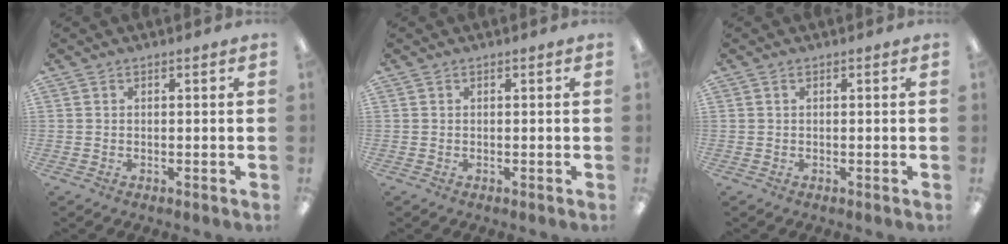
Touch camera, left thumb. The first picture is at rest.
{"total": 0.0}
{"total": 0.0}